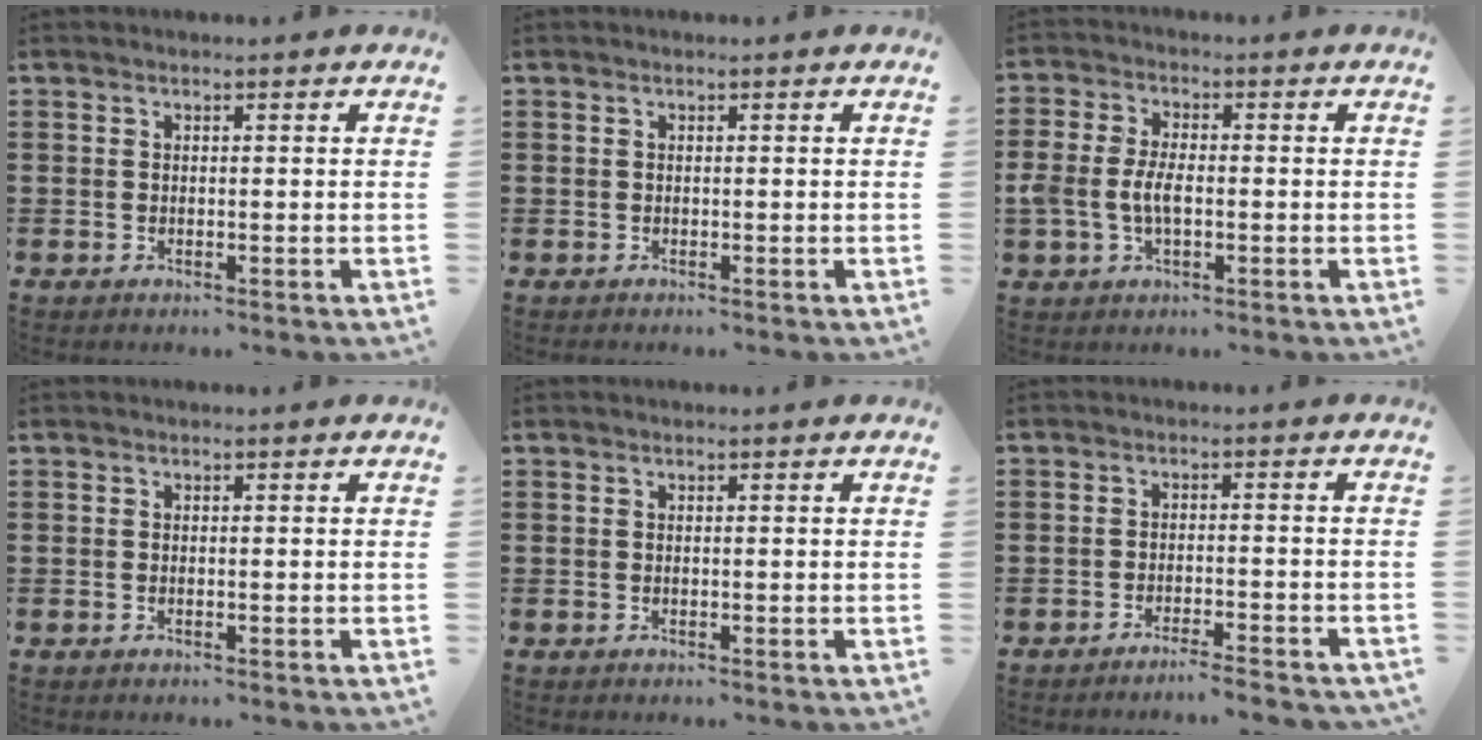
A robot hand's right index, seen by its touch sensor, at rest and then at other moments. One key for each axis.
{"total": 0.0}
{"total": 5.0, "fx": -0.9, "fy": 2.7, "fz": 4.1, "tx": -0.101, "ty": -0.003, "tz": -0.023}
{"total": 0.0}
{"total": 0.0}
{"total": 2.7, "fx": -2.6, "fy": -0.3, "fz": 0.8, "tx": -0.014, "ty": 0.000, "tz": -0.053}